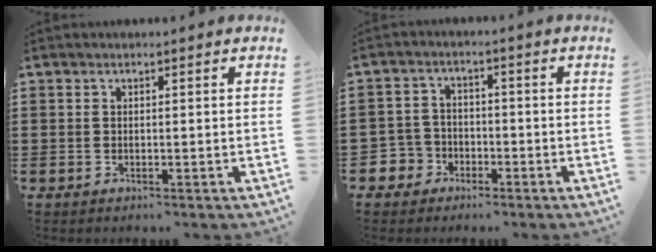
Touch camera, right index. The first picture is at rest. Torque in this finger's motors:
{"motor_torque": [0.69, 0.53, 0.09, -0.02]}